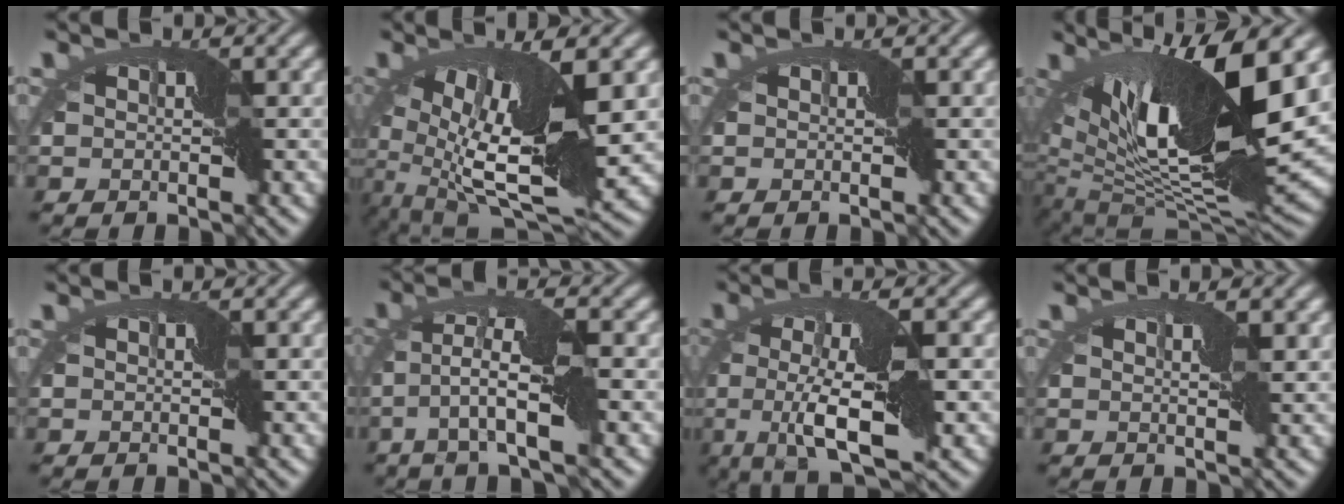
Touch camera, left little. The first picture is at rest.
{"total": 12.3, "force": [-0.4, 4.0, 11.6], "torque": [-0.218, -0.004, -0.013]}
{"total": 0.0}
{"total": 13.5, "force": [4.5, 4.2, 12.0], "torque": [-0.231, -0.013, 0.080]}
{"total": 0.0}
{"total": 4.9, "force": [-1.3, 0.4, 4.7], "torque": [-0.104, 0.018, -0.032]}
{"total": 7.1, "force": [-1.2, 1.4, 6.8], "torque": [-0.135, -0.001, -0.023]}
{"total": 1.2, "force": [0.8, -0.2, 0.9], "torque": [-0.022, 0.004, 0.011]}